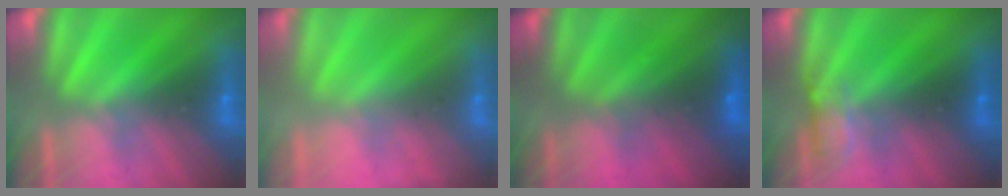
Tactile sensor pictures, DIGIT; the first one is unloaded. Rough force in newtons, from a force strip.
{"total": 2.1}
{"total": 6.9}
{"total": 2.4}